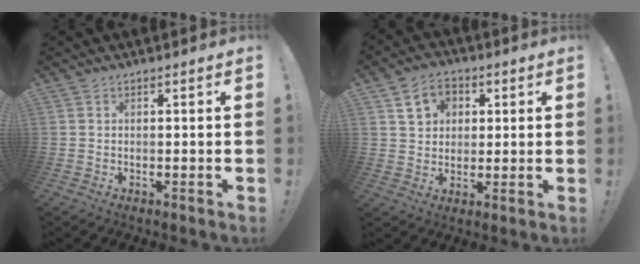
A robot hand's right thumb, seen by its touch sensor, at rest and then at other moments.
{"total": 8.8, "force": [3.6, 7.3, 3.3], "torque": [-0.045, -0.009, 0.072]}